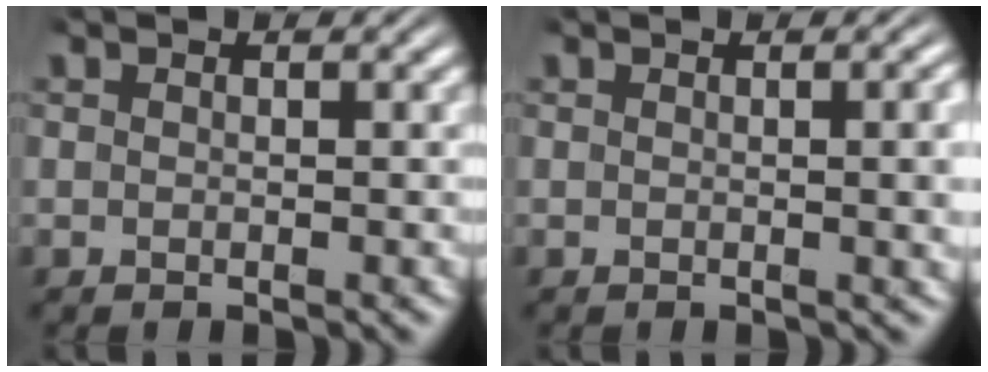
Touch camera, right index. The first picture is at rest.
{"total": 1.4, "force": [0.2, 0.2, 1.4], "torque": [-0.018, 0.003, 0.002]}